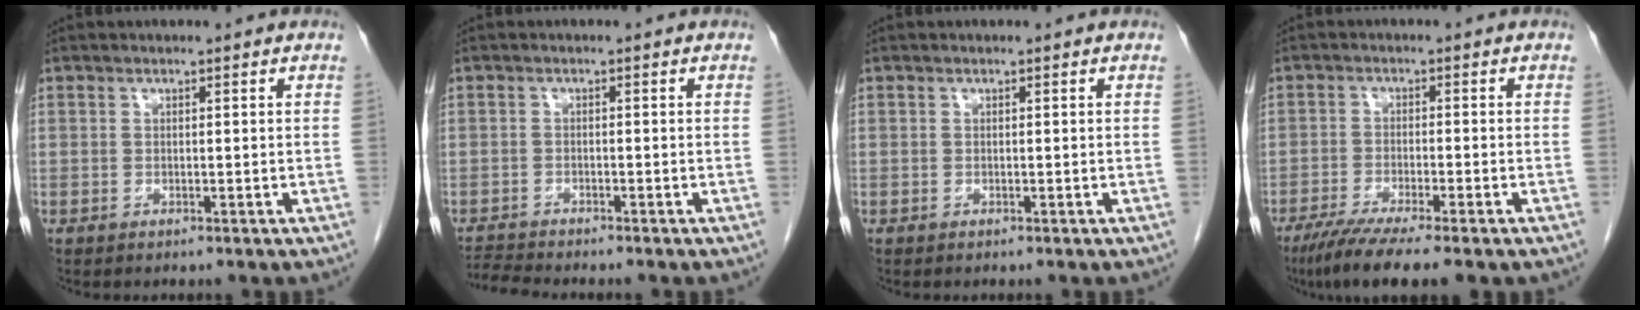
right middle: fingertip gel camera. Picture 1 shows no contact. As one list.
[{"total": 3.2, "force": [-3.1, -0.9, 0.2], "torque": [-0.008, -0.018, -0.057]}, {"total": 0.0}, {"total": 8.6, "force": [-6.4, 0.3, 5.7], "torque": [-0.092, -0.021, -0.100]}]